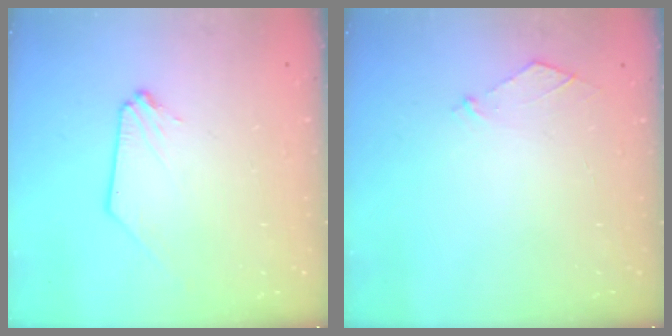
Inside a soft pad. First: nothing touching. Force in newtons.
{"total": 3.9, "press": 3.9, "slide": 0.4}